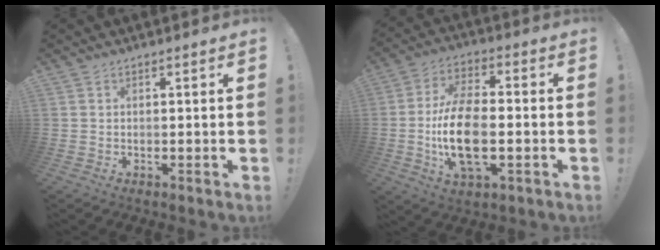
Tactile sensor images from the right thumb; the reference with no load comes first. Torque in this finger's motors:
{"motor_torque": [0.37, 0.67, 0.52, 0.26, 0.48]}